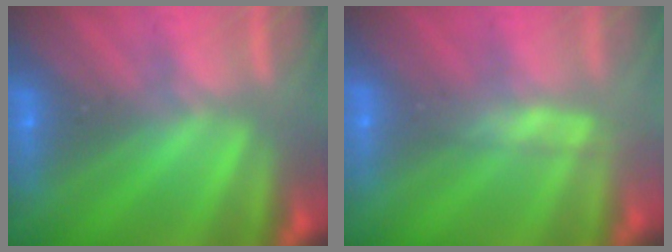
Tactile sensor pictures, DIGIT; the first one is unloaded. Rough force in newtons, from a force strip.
{"total": 2.6}